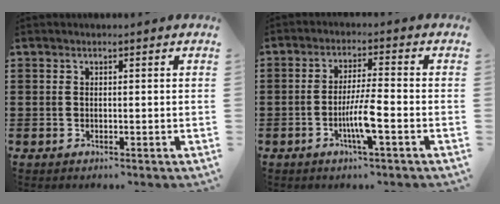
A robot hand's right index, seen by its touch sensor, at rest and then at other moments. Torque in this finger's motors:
{"motor_torque": [1.82, 0.01, 0.51, 0.09]}